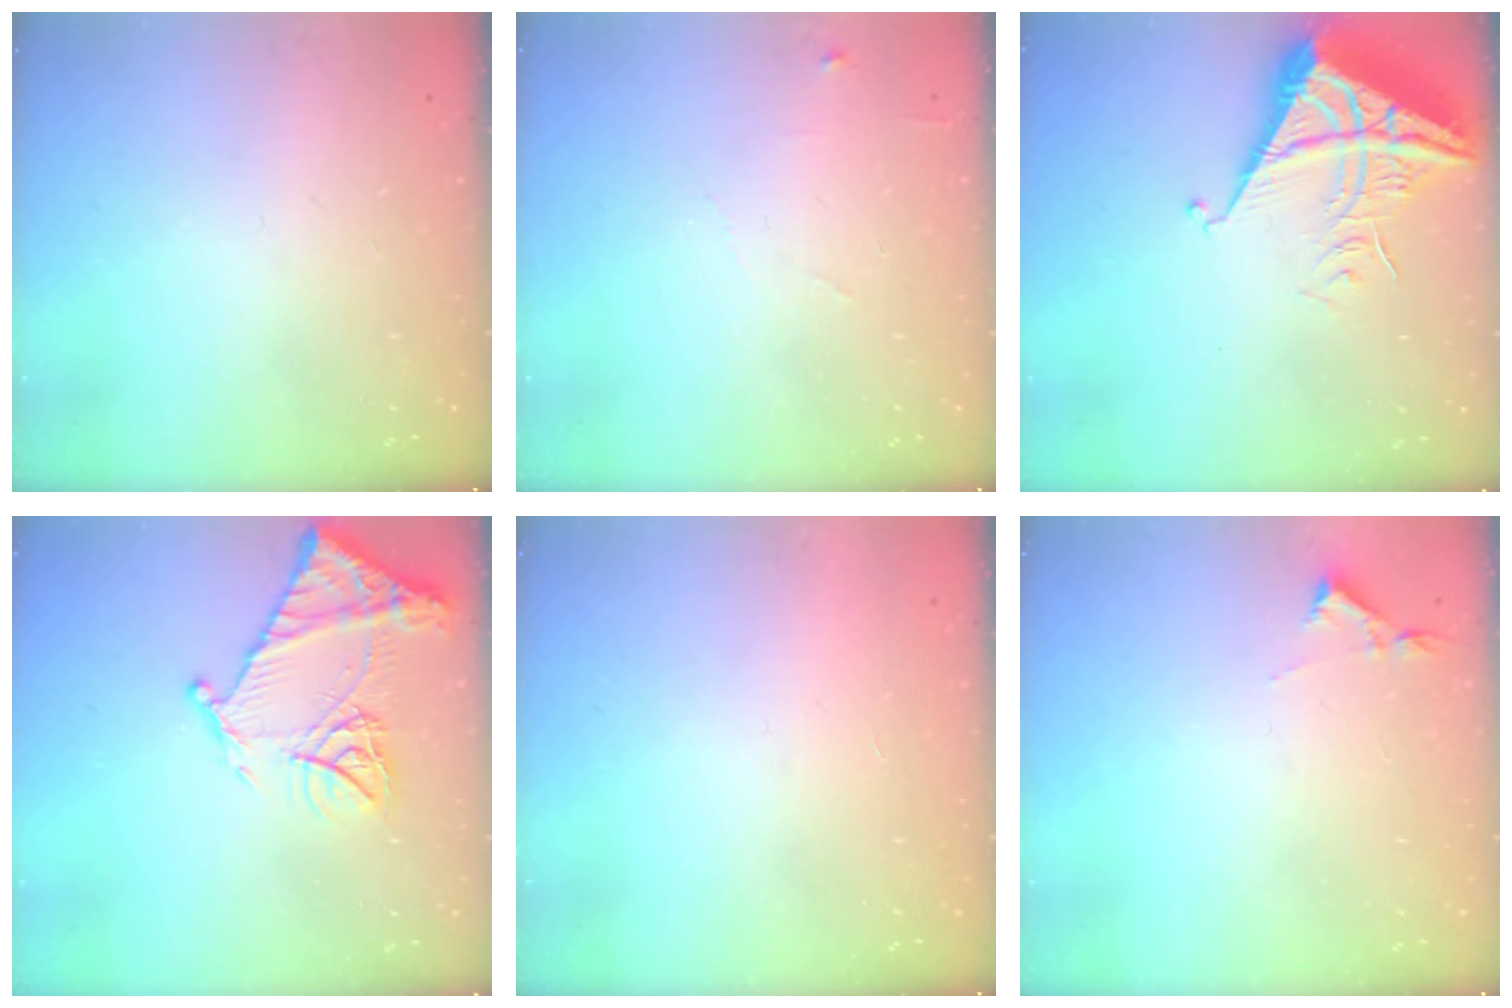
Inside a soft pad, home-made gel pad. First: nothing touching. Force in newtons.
{"total": 4.6, "press": 4.6, "slide": 0.6}
{"total": 7.0, "press": 7.0, "slide": 0.8}
{"total": 17.2, "press": 17.1, "slide": 1.7}
{"total": 1.7, "press": 1.7, "slide": 0.1}
{"total": 2.9, "press": 2.9, "slide": 0.5}